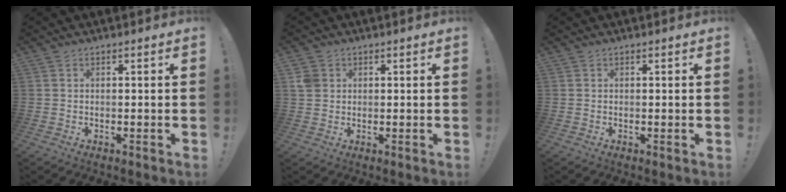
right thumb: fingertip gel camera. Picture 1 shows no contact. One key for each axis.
{"total": 3.7, "fx": 1.4, "fy": 3.1, "fz": 1.4, "tx": -0.019, "ty": 0.004, "tz": 0.028}
{"total": 0.0}